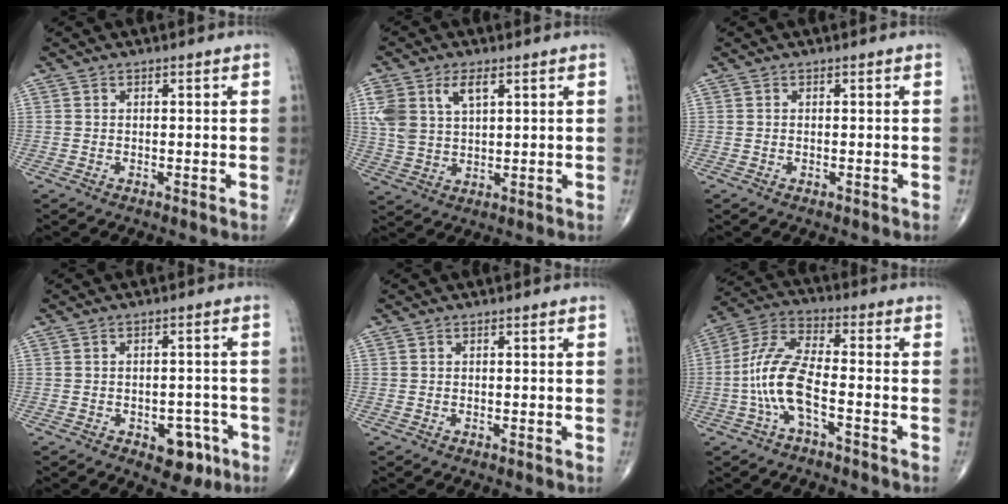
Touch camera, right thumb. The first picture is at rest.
{"total": 8.8, "force": [3.6, 4.9, 6.4], "torque": [-0.137, 0.001, 0.077]}
{"total": 0.0}
{"total": 6.4, "force": [-3.1, 3.8, 4.1], "torque": [-0.023, 0.020, -0.034]}
{"total": 0.0}
{"total": 11.0, "force": [-3.2, 3.7, 9.8], "torque": [-0.219, 0.040, -0.067]}